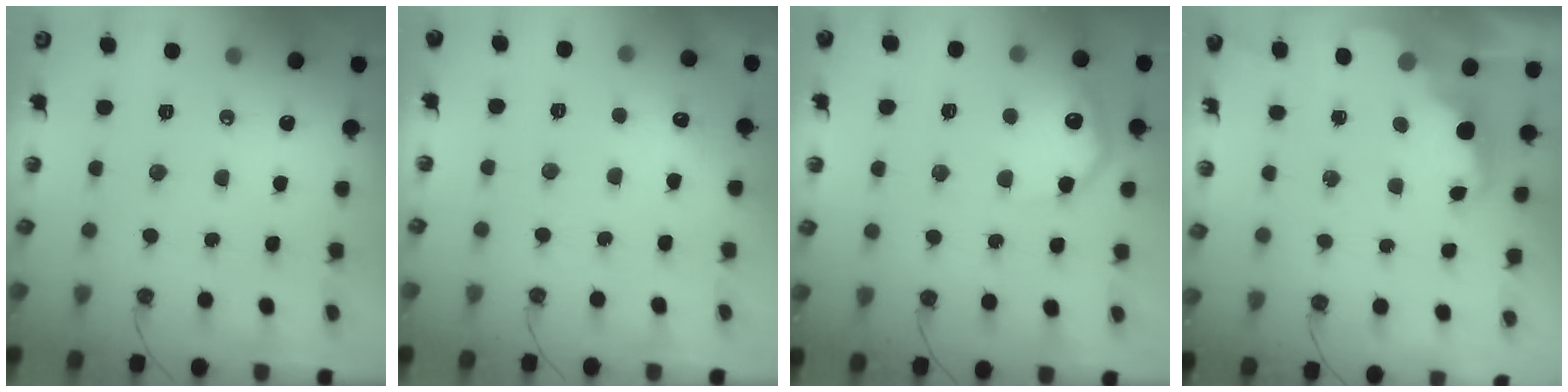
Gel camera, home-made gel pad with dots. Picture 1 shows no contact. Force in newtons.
{"total": 5.5, "press": 5.3, "slide": 1.4}
{"total": 12.9, "press": 12.9, "slide": 0.6}
{"total": 2.3, "press": 2.3, "slide": 0.5}